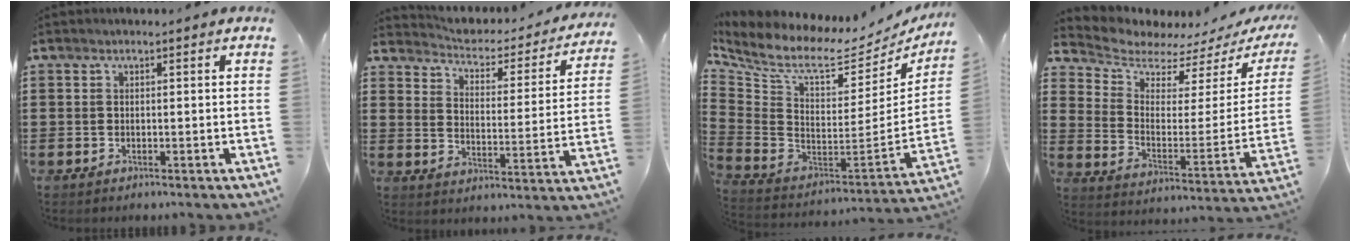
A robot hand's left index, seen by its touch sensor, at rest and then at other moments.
{"total": 3.2, "force": [3.0, 0.5, 0.7], "torque": [-0.035, -0.028, 0.043]}
{"total": 7.8, "force": [5.4, 2.8, 4.9], "torque": [-0.128, -0.055, 0.087]}
{"total": 4.8, "force": [4.5, 1.6, 0.6], "torque": [-0.047, -0.041, 0.074]}